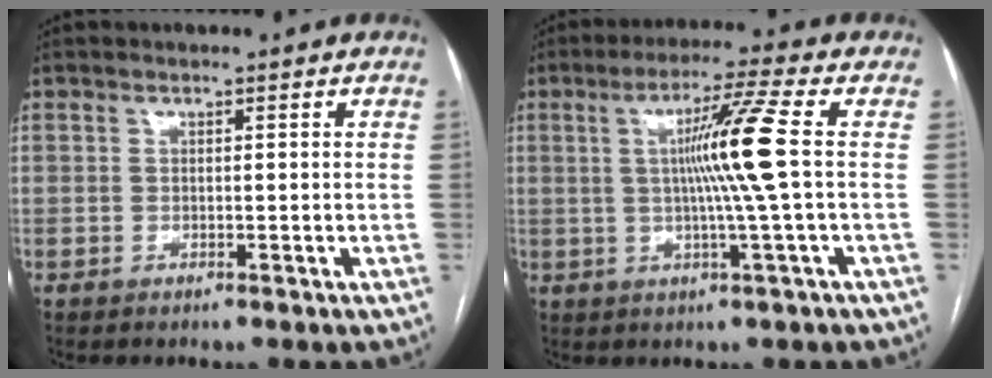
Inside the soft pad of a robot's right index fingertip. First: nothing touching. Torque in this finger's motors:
{"motor_torque": [1.24, 0.47, 0.36, 0.11]}